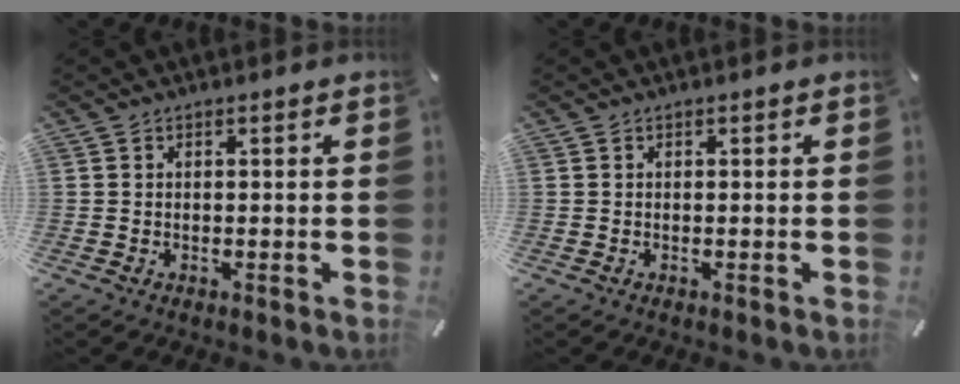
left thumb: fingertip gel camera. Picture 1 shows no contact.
{"total": 0.0}